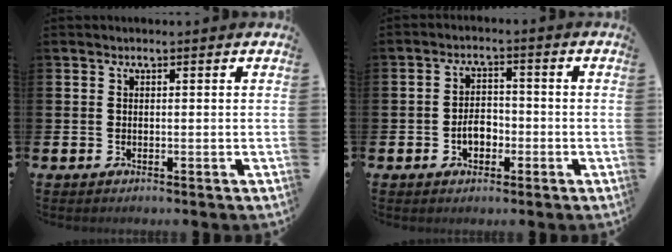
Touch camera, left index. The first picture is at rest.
{"total": 3.6, "force": [-1.2, 2.4, 2.4], "torque": [-0.033, 0.000, -0.027]}